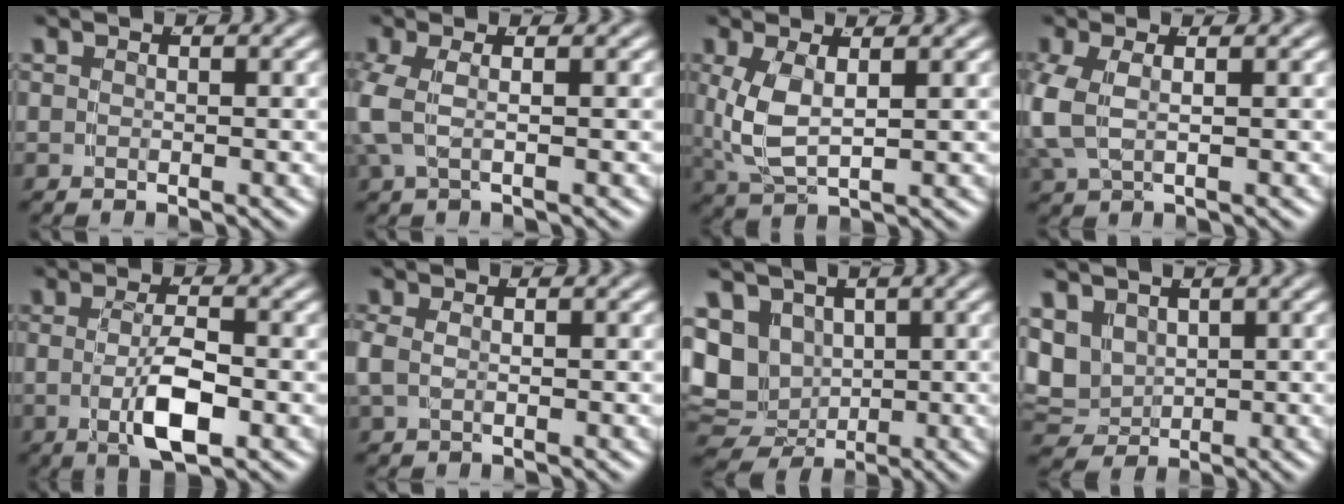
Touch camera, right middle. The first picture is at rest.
{"total": 2.9, "force": [0.0, 1.3, 2.6], "torque": [-0.074, -0.001, 0.004]}
{"total": 4.9, "force": [0.5, 2.8, 4.0], "torque": [-0.110, -0.008, 0.024]}
{"total": 4.0, "force": [0.0, 2.6, 3.0], "torque": [-0.090, -0.008, 0.008]}
{"total": 5.1, "force": [-1.0, 1.8, 4.6], "torque": [-0.077, -0.008, -0.015]}
{"total": 1.5, "force": [0.0, 0.9, 1.2], "torque": [-0.034, -0.002, 0.004]}
{"total": 10.4, "force": [-1.2, 9.4, 4.3], "torque": [-0.117, -0.050, -0.002]}
{"total": 5.4, "force": [0.9, 4.8, 2.3], "torque": [-0.079, -0.031, 0.032]}